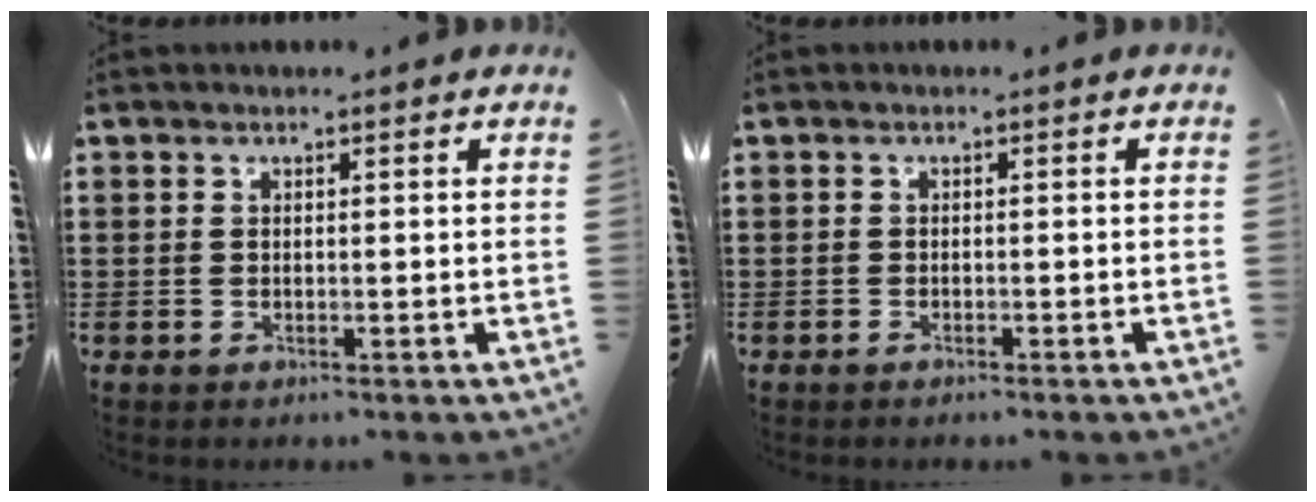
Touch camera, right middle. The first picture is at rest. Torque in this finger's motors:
{"motor_torque": [-0.68, 0.08, -0.01, 0.00]}